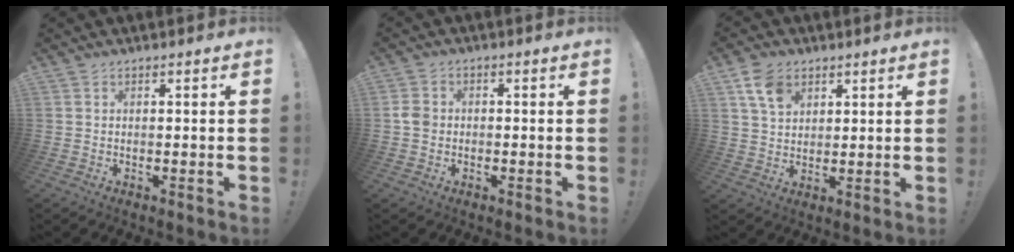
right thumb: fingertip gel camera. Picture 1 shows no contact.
{"total": 3.7, "force": [-1.2, 2.8, 2.1], "torque": [-0.049, 0.014, -0.021]}
{"total": 8.5, "force": [4.4, 5.8, 4.5], "torque": [-0.080, -0.006, 0.086]}